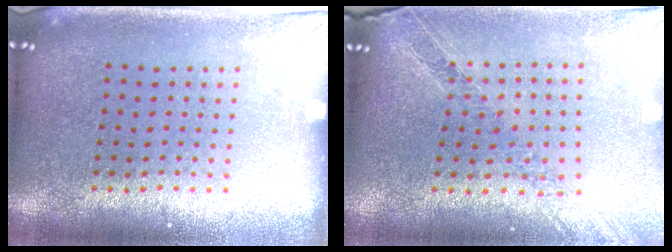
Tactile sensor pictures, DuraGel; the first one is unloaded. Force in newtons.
{"total": 1.1, "press": 1.1, "slide": 0.1}